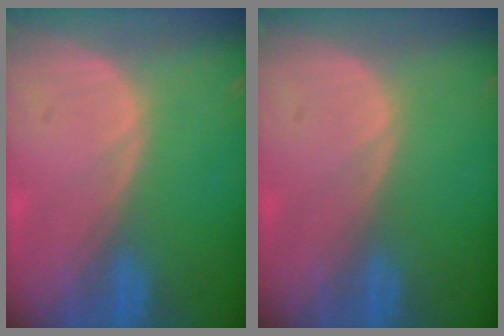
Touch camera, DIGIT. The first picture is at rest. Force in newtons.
{"total": 0.0}